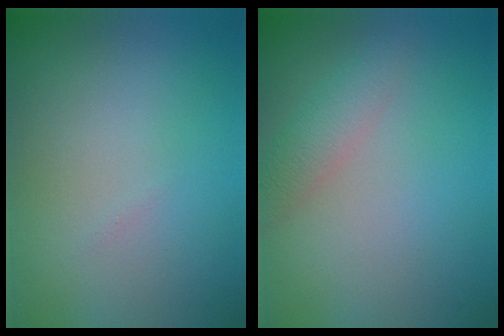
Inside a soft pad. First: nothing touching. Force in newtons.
{"total": 2.3, "press": 2.3, "slide": 0.0}